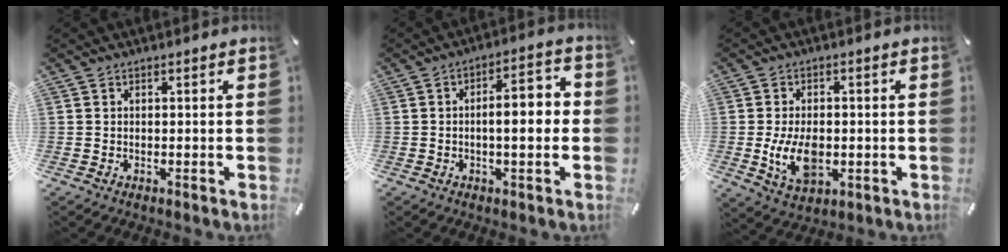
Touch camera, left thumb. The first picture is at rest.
{"total": 8.8, "force": [-1.0, 3.3, 8.1], "torque": [-0.111, 0.004, -0.026]}
{"total": 9.6, "force": [-1.5, 6.0, 7.4], "torque": [-0.151, -0.003, -0.024]}